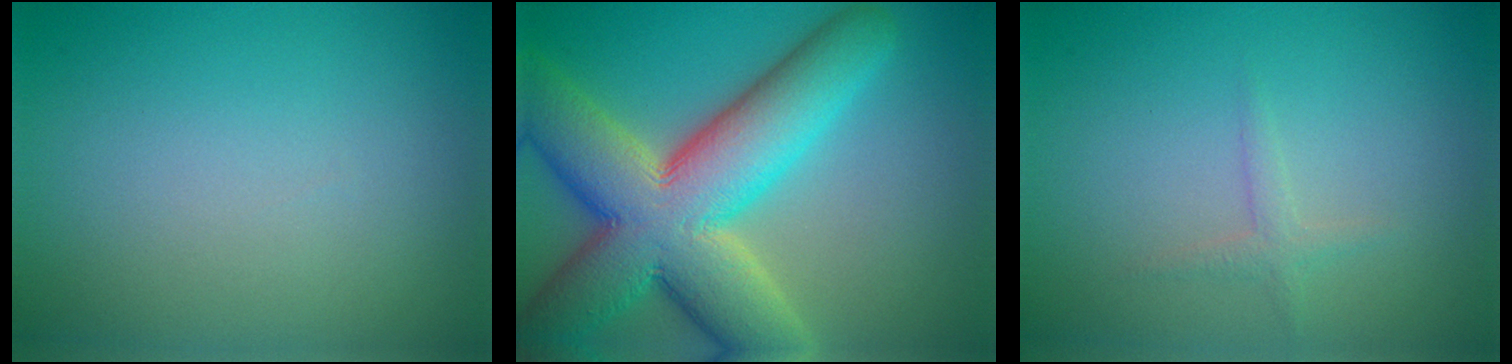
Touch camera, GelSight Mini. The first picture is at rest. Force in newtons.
{"total": 13.5, "press": 13.5, "slide": 1.1}
{"total": 1.1, "press": 1.1, "slide": 0.1}